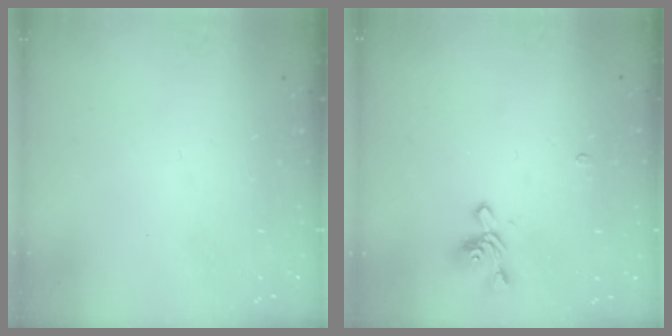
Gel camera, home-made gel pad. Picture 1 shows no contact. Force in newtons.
{"total": 1.0, "press": 0.2, "slide": 1.0}